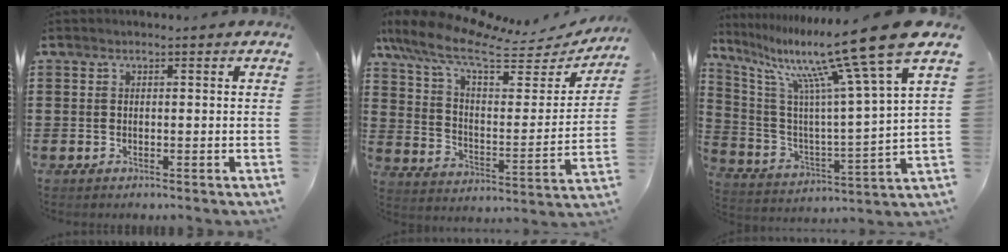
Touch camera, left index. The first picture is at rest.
{"total": 11.3, "force": [8.5, 2.8, 6.9], "torque": [-0.163, -0.043, 0.145]}
{"total": 16.1, "force": [11.5, 0.3, 11.2], "torque": [-0.230, -0.079, 0.176]}